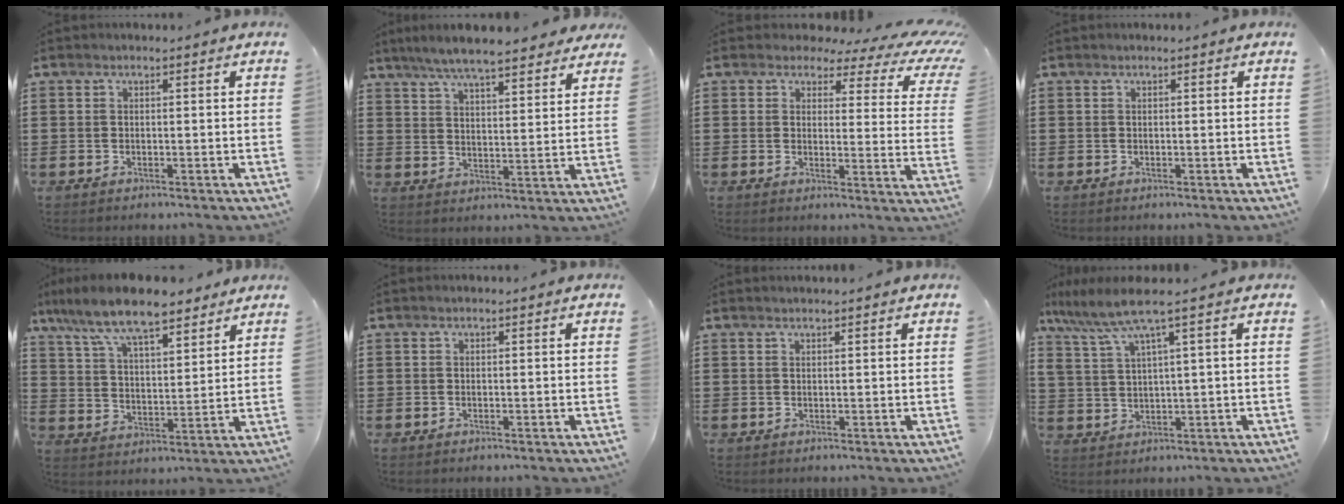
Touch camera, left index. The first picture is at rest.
{"total": 7.0, "force": [6.4, 0.4, 2.9], "torque": [-0.079, -0.024, 0.114]}
{"total": 4.1, "force": [2.5, 2.2, 2.4], "torque": [-0.046, -0.013, 0.036]}
{"total": 0.0}
{"total": 10.1, "force": [8.4, 2.2, 5.1], "torque": [-0.129, -0.027, 0.151]}
{"total": 0.0}
{"total": 0.6, "force": [0.6, -0.1, 0.3], "torque": [-0.006, -0.003, 0.012]}
{"total": 6.0, "force": [3.5, 0.1, 4.9], "torque": [-0.115, -0.018, 0.056]}